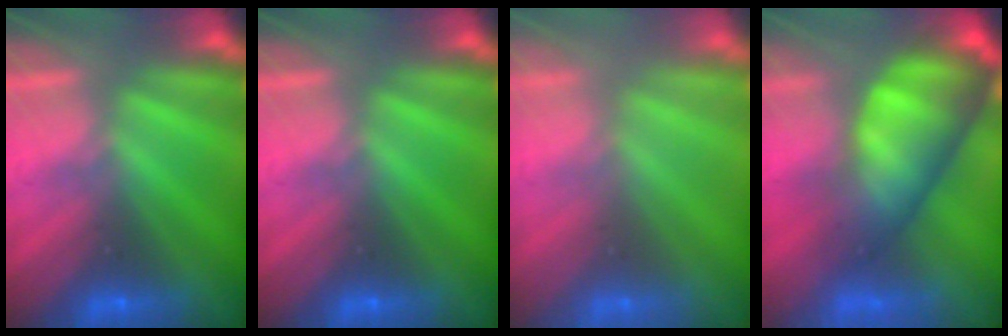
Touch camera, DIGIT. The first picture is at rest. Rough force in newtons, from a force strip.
{"total": 0.0}
{"total": 2.9}
{"total": 7.6}